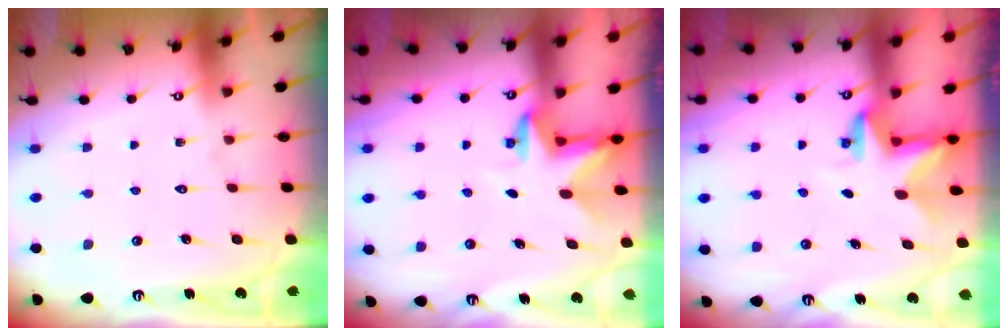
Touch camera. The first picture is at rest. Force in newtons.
{"total": 2.9, "press": 2.9, "slide": 0.1}
{"total": 3.0, "press": 3.0, "slide": 0.1}